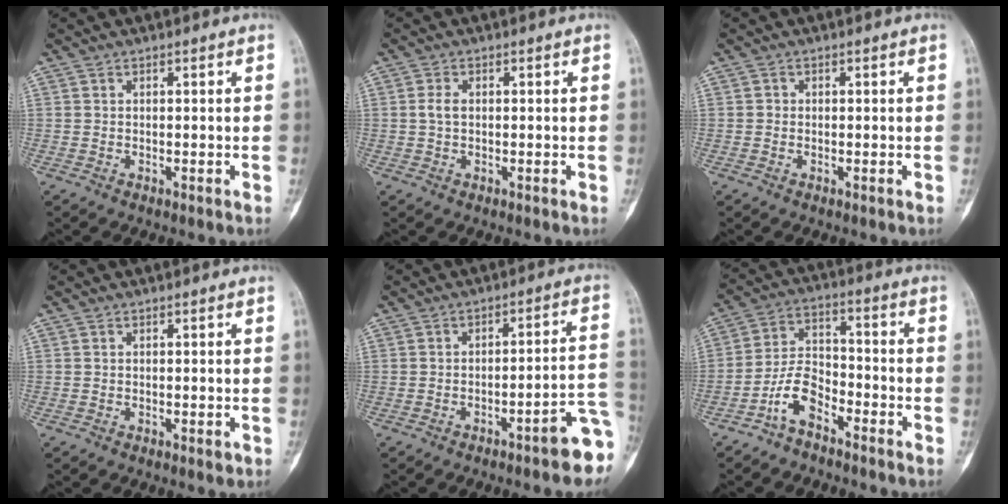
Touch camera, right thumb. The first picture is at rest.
{"total": 2.1, "force": [0.2, 1.3, 1.6], "torque": [-0.035, 0.004, 0.003]}
{"total": 0.6, "force": [0.0, 0.6, 0.1], "torque": [0.001, 0.003, -0.003]}
{"total": 0.6, "force": [-0.2, 0.3, 0.5], "torque": [-0.004, -0.001, -0.002]}
{"total": 9.2, "force": [-4.6, 1.6, 7.8], "torque": [-0.080, 0.038, -0.057]}
{"total": 7.9, "force": [-5.1, 4.0, 4.6], "torque": [-0.088, 0.050, -0.106]}